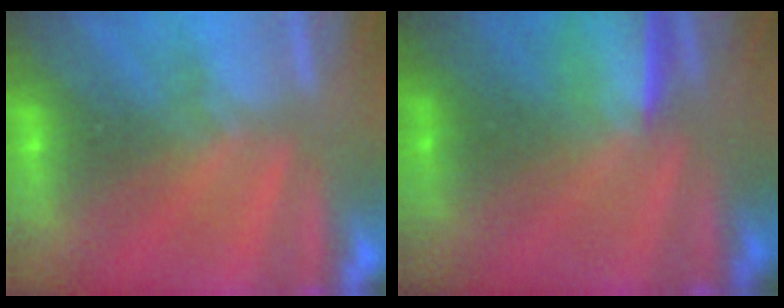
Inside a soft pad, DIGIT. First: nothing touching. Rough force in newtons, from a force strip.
{"total": 1.5}